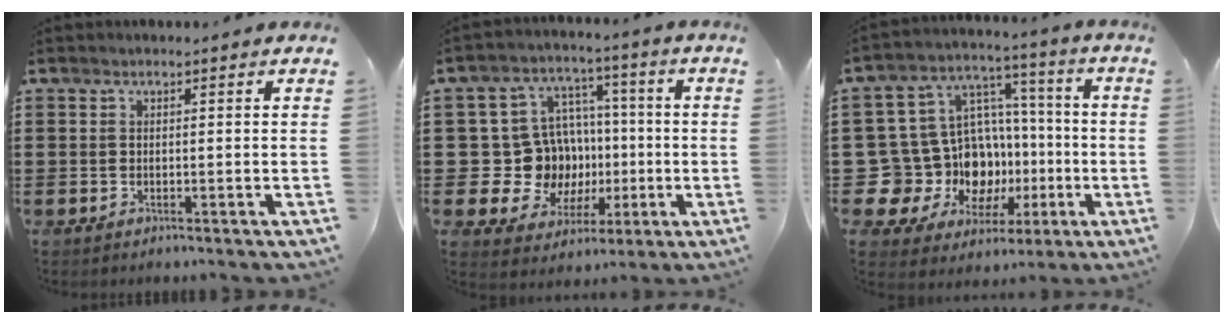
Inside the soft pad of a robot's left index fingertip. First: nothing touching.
{"total": 12.1, "force": [-0.3, 11.4, 4.0], "torque": [-0.117, -0.006, 0.006]}
{"total": 15.2, "force": [-3.8, 13.8, 5.1], "torque": [-0.144, -0.014, -0.027]}